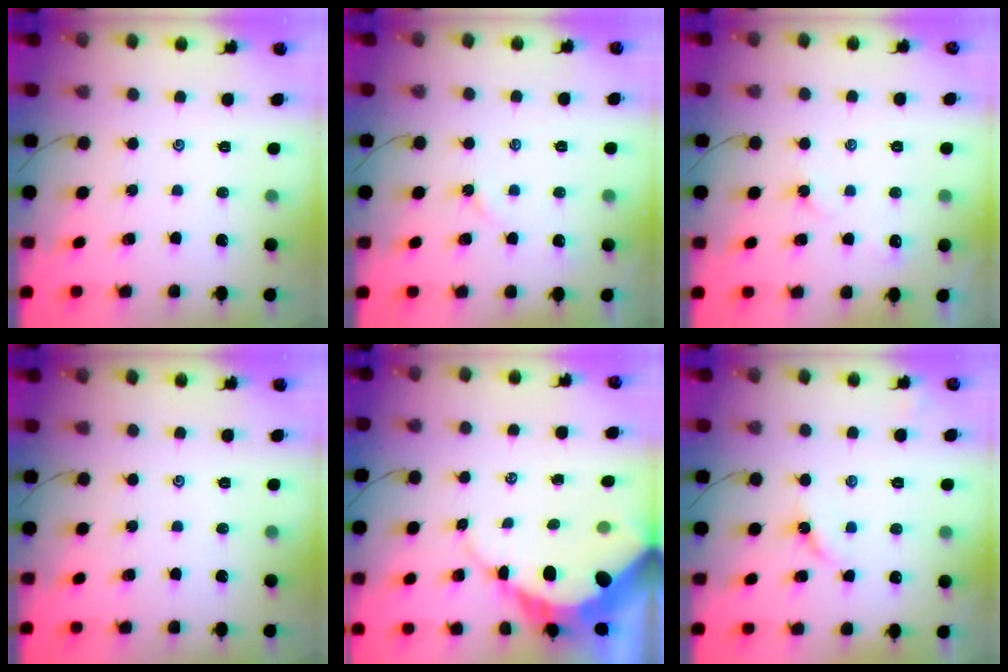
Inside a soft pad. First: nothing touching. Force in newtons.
{"total": 3.3, "press": 3.3, "slide": 0.3}
{"total": 3.0, "press": 2.9, "slide": 0.4}
{"total": 0.0}
{"total": 12.2, "press": 12.2, "slide": 1.1}
{"total": 4.8, "press": 4.7, "slide": 0.6}